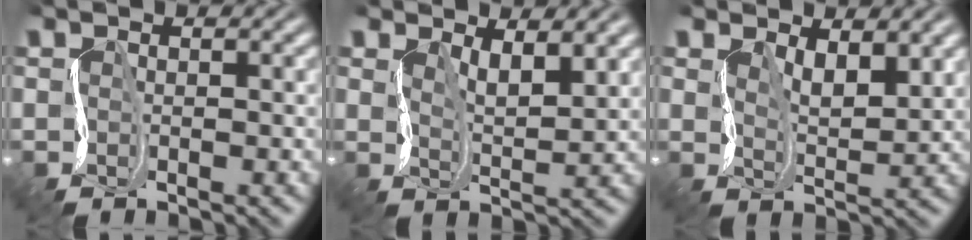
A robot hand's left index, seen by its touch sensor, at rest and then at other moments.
{"total": 2.9, "force": [1.6, 0.9, 2.3], "torque": [-0.050, -0.010, 0.026]}
{"total": 3.0, "force": [1.5, 1.3, 2.3], "torque": [-0.051, -0.012, 0.025]}